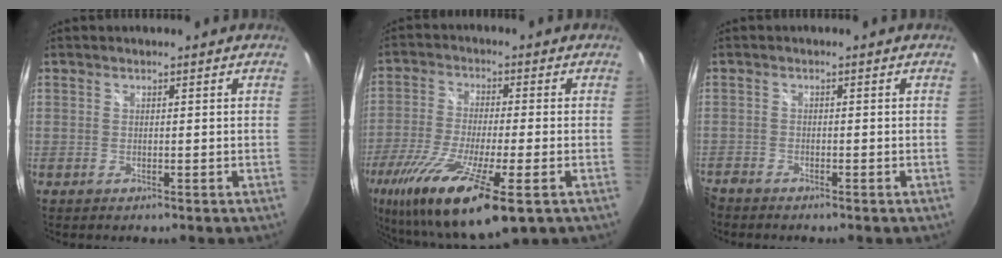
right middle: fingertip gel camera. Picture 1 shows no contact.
{"total": 21.4, "force": [-11.5, 5.0, 17.4], "torque": [-0.350, -0.075, -0.200]}
{"total": 3.0, "force": [-2.8, 0.9, 0.6], "torque": [-0.028, -0.012, -0.058]}